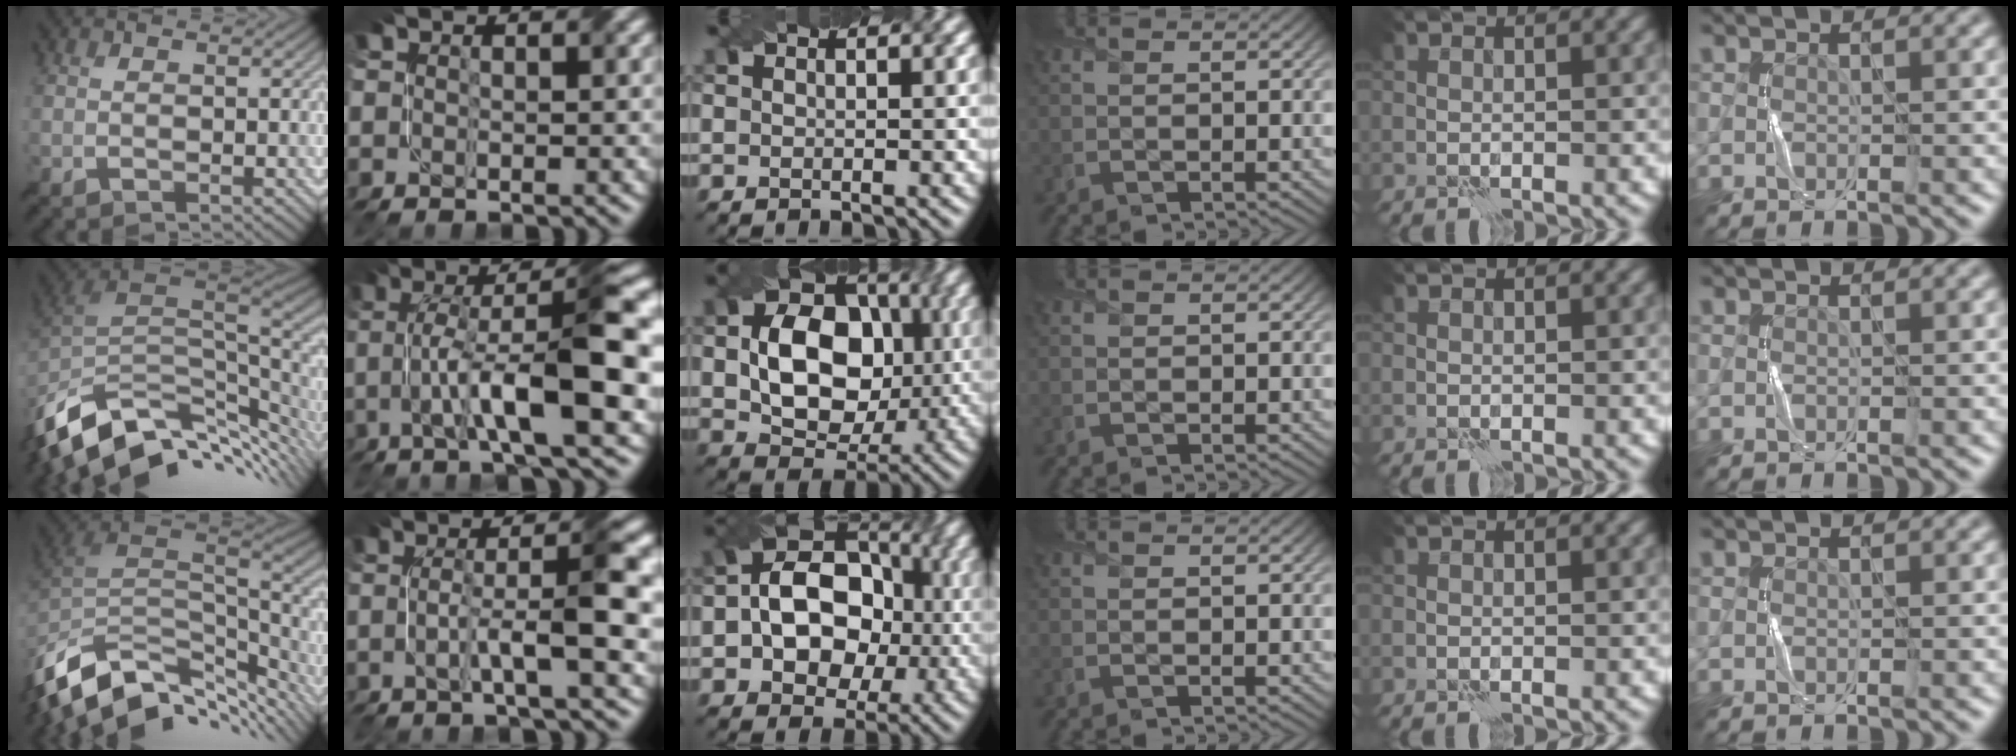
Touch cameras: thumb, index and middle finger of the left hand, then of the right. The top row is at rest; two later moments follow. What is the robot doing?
{"motion": "twist", "object": "screw"}